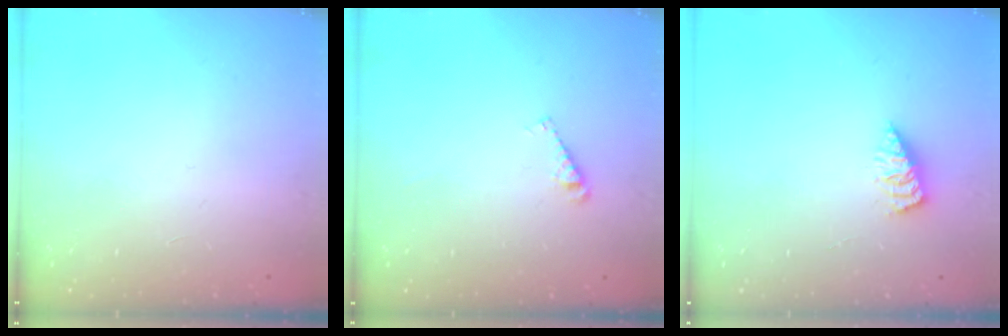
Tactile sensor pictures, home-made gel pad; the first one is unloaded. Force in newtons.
{"total": 2.9, "press": 2.9, "slide": 0.4}
{"total": 2.8, "press": 2.8, "slide": 0.4}